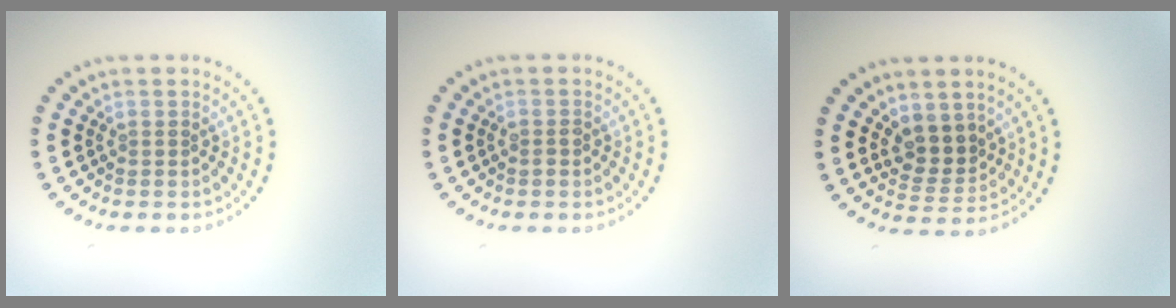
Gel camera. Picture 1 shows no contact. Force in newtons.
{"total": 0.8, "press": 0.8, "slide": 0.2}
{"total": 2.9, "press": 2.5, "slide": 1.5}